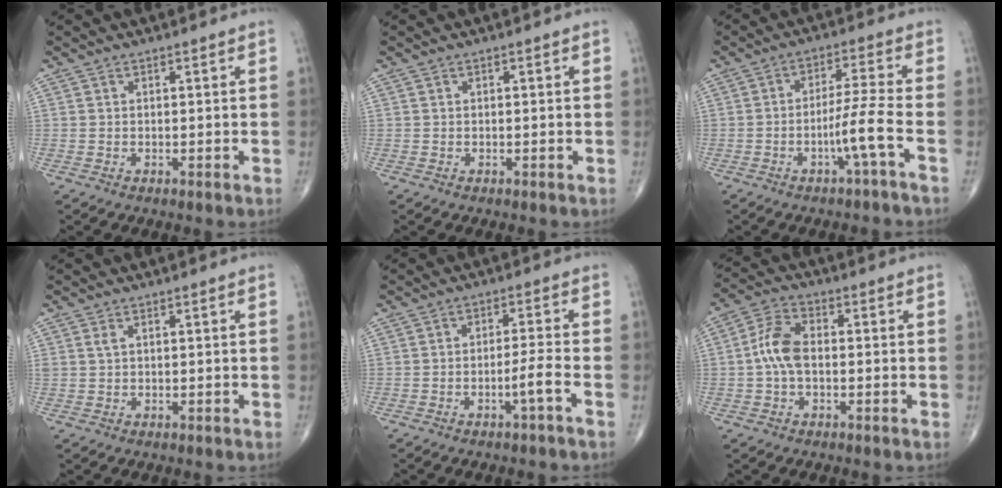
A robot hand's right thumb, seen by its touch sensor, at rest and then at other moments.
{"total": 0.0}
{"total": 6.6, "force": [-2.9, -1.0, 5.8], "torque": [-0.119, 0.021, -0.052]}
{"total": 1.0, "force": [0.5, 0.5, 0.7], "torque": [-0.014, 0.006, 0.014]}
{"total": 3.4, "force": [-1.8, -0.6, 2.8], "torque": [-0.059, 0.016, -0.033]}
{"total": 7.3, "force": [-0.4, 4.2, 6.0], "torque": [-0.123, 0.021, -0.017]}